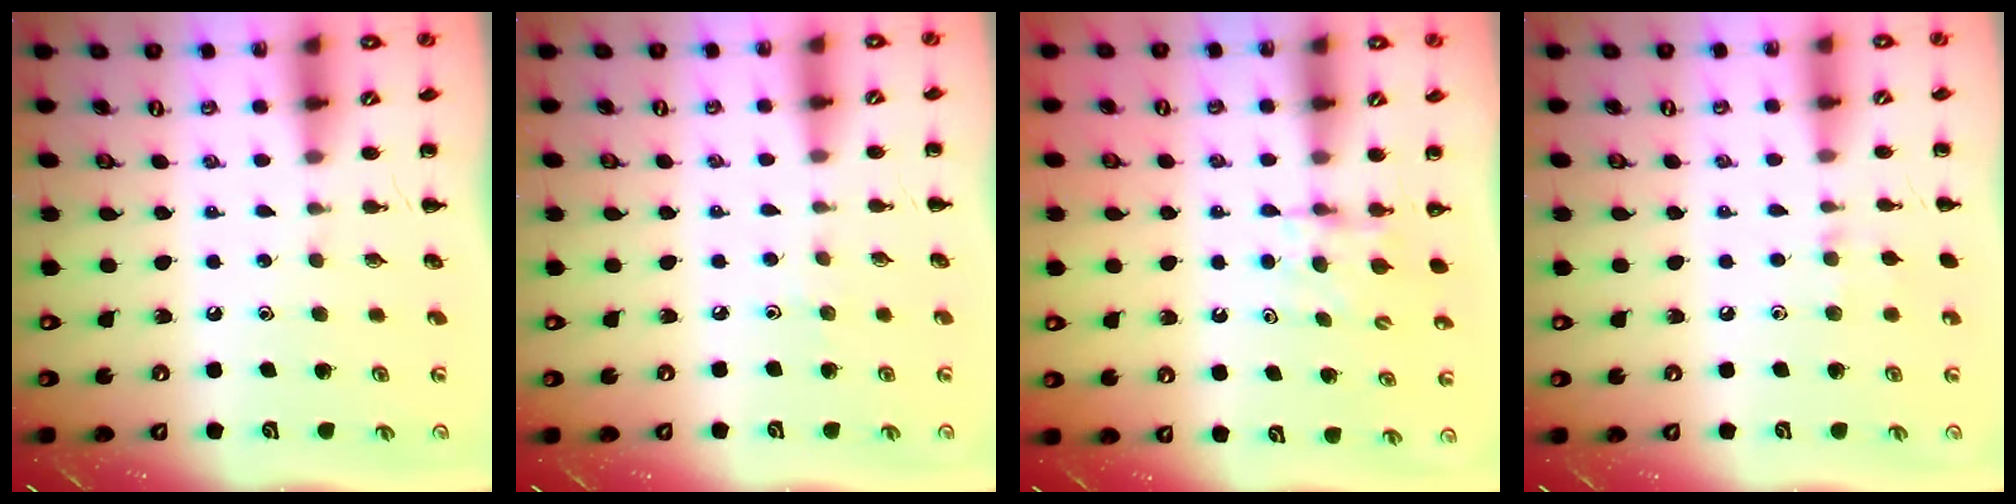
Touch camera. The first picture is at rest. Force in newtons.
{"total": 2.4, "press": 2.2, "slide": 1.0}
{"total": 4.7, "press": 4.7, "slide": 0.7}
{"total": 6.2, "press": 5.9, "slide": 2.1}